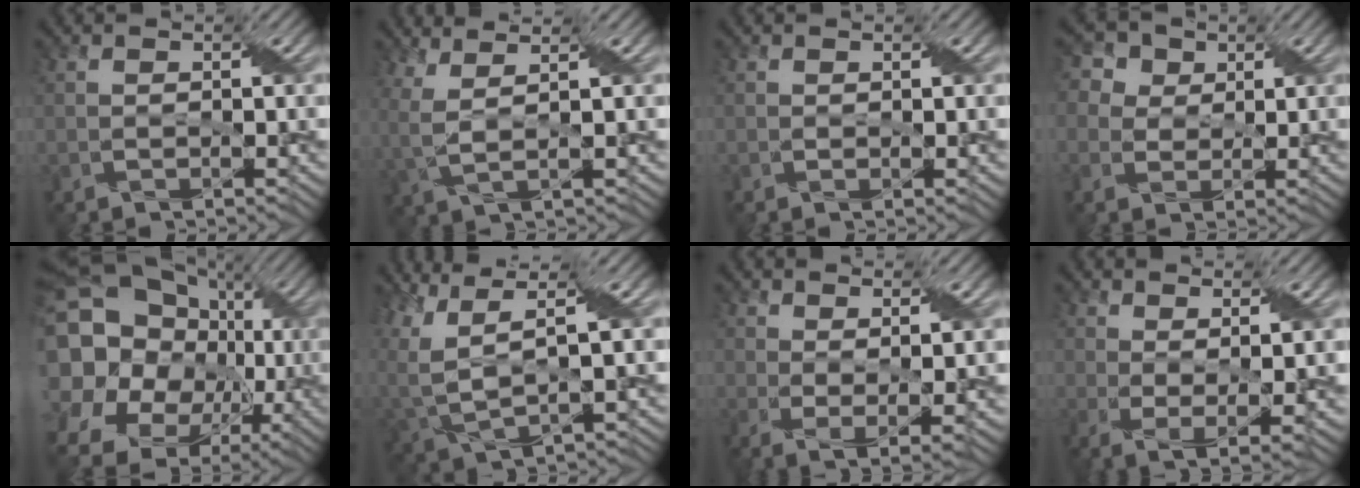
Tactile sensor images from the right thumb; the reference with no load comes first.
{"total": 4.2, "force": [2.2, 1.0, 3.5], "torque": [-0.087, 0.010, 0.042]}
{"total": 0.8, "force": [0.1, 0.4, 0.7], "torque": [-0.012, 0.001, 0.003]}
{"total": 6.0, "force": [2.9, 4.7, 2.6], "torque": [-0.096, 0.017, 0.032]}
{"total": 21.1, "force": [0.9, 18.0, 10.9], "torque": [-0.266, 0.051, -0.007]}
{"total": 7.7, "force": [3.0, 3.2, 6.4], "torque": [-0.173, -0.004, 0.063]}
{"total": 4.0, "force": [1.2, 1.0, 3.7], "torque": [-0.082, -0.009, 0.025]}
{"total": 4.6, "force": [1.2, 1.2, 4.3], "torque": [-0.093, -0.007, 0.023]}